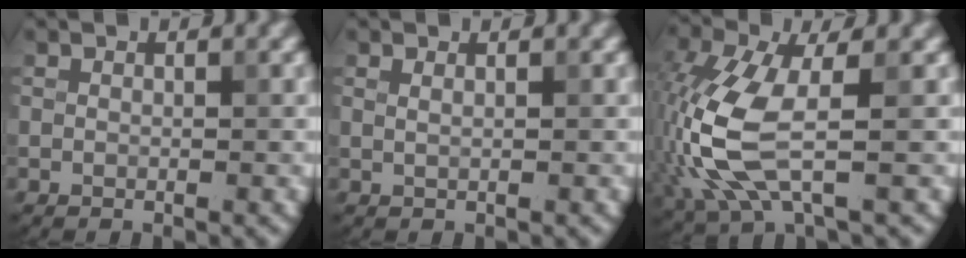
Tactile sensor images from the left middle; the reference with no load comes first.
{"total": 1.0, "force": [0.6, 0.5, 0.6], "torque": [-0.008, -0.004, 0.000]}
{"total": 7.5, "force": [-1.4, 3.0, 6.7], "torque": [-0.188, -0.004, -0.023]}